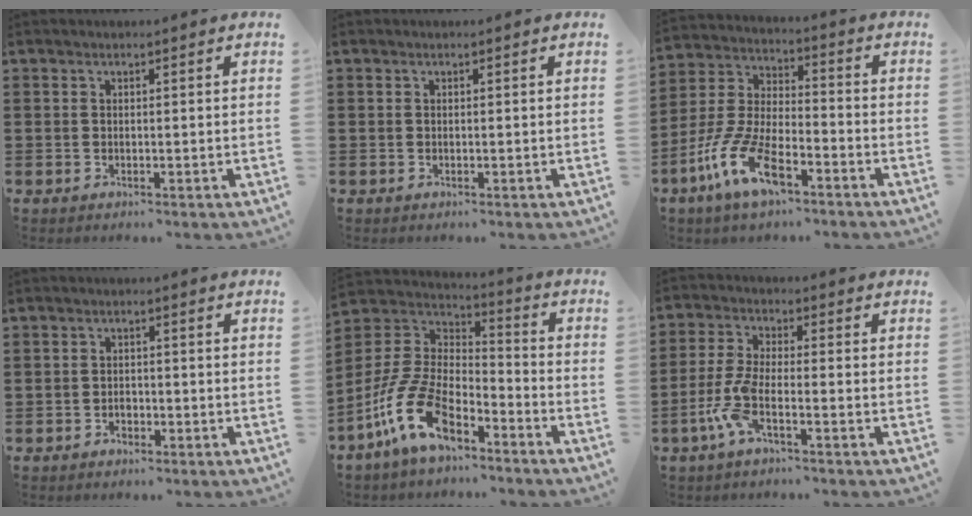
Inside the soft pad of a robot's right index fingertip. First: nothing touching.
{"total": 0.0}
{"total": 10.6, "force": [-6.2, 3.6, 7.8], "torque": [-0.195, -0.008, -0.124]}
{"total": 1.4, "force": [-1.0, 0.9, 0.5], "torque": [-0.014, -0.005, -0.020]}
{"total": 13.5, "force": [-8.9, 5.5, 8.6], "torque": [-0.214, 0.013, -0.181]}
{"total": 6.0, "force": [-3.2, 1.1, 5.0], "torque": [-0.135, -0.022, -0.066]}